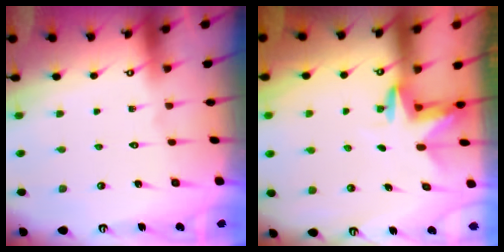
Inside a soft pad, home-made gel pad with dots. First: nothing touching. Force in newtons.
{"total": 3.3, "press": 3.3, "slide": 0.3}